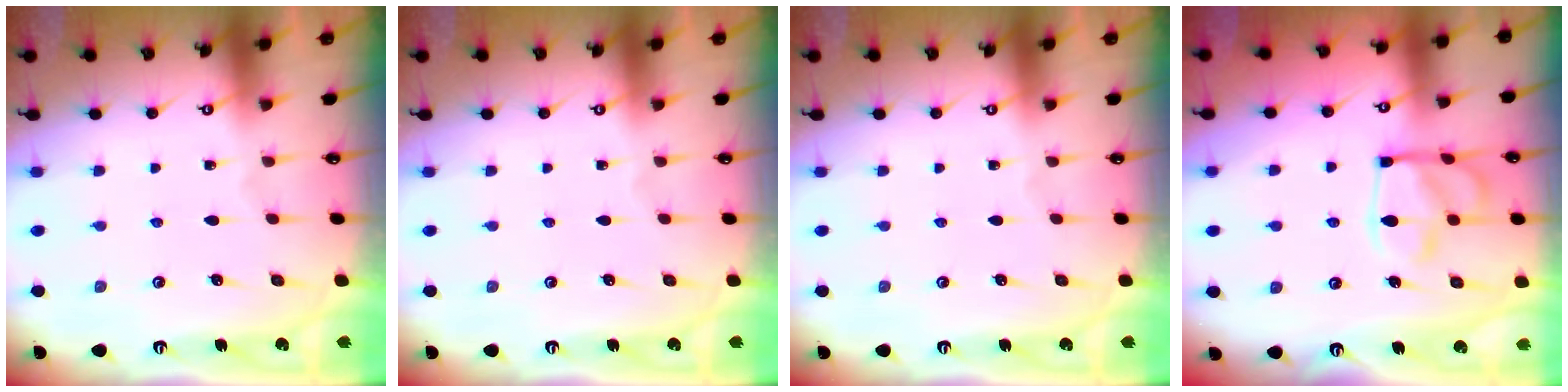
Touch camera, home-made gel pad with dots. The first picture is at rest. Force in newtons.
{"total": 0.0}
{"total": 0.0}
{"total": 13.0, "press": 12.9, "slide": 1.3}